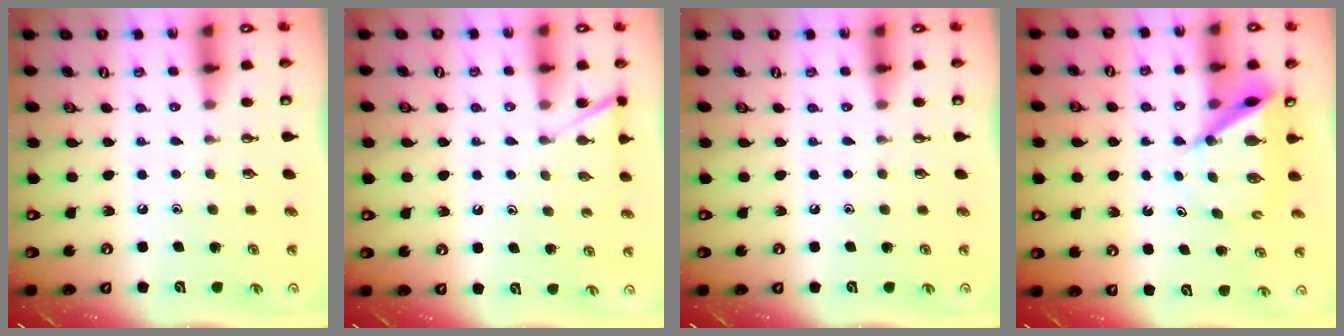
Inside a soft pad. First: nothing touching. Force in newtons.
{"total": 4.6, "press": 4.6, "slide": 0.6}
{"total": 0.0}
{"total": 6.7, "press": 6.7, "slide": 0.5}